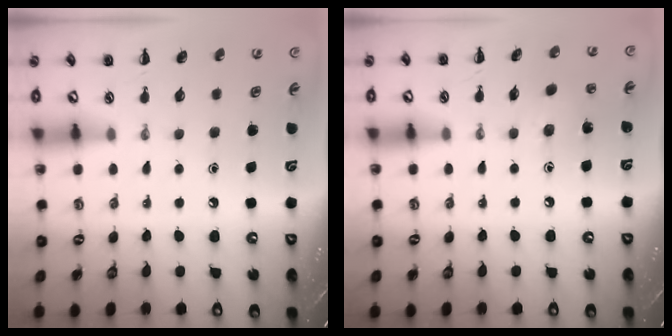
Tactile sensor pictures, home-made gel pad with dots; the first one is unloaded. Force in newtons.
{"total": 3.8, "press": 3.8, "slide": 0.5}